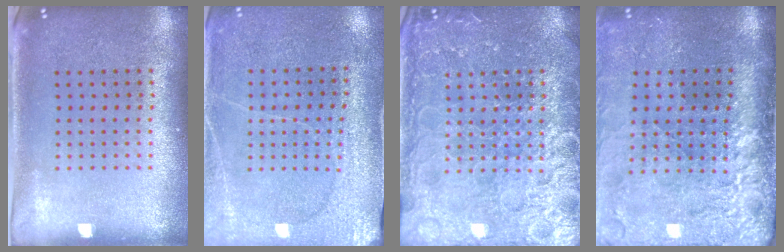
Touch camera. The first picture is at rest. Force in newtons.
{"total": 2.9, "press": 2.8, "slide": 0.4}
{"total": 6.9, "press": 6.8, "slide": 0.8}
{"total": 4.6, "press": 3.7, "slide": 2.7}